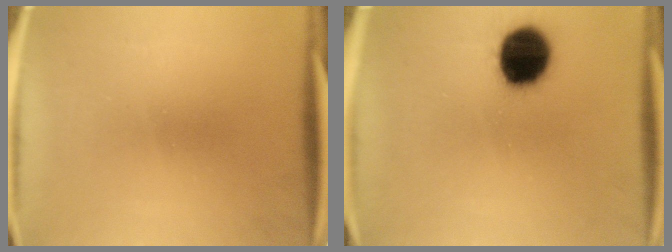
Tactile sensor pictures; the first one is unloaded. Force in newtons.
{"total": 15.1}